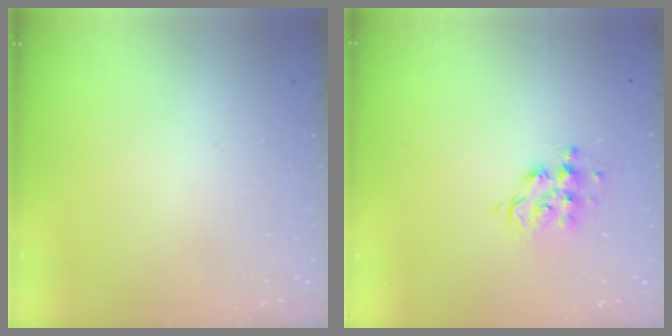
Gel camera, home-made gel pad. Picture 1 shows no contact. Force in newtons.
{"total": 9.7, "press": 9.7, "slide": 0.5}